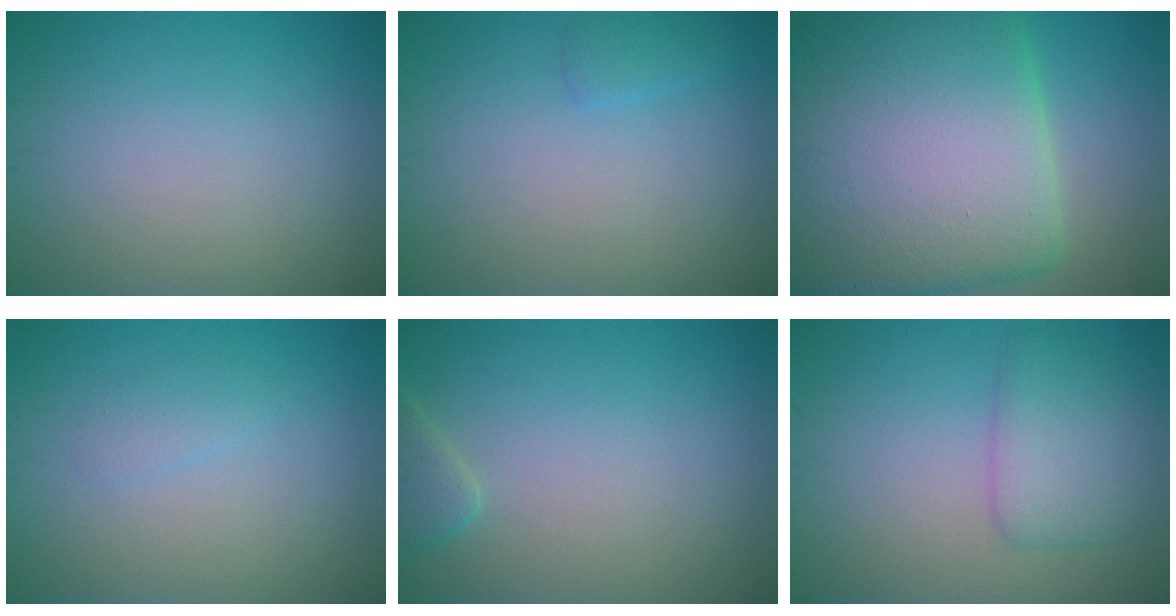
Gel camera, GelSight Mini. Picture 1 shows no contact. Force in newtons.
{"total": 0.9, "press": 0.9, "slide": 0.1}
{"total": 20.5, "press": 20.5, "slide": 0.6}
{"total": 1.0, "press": 1.0, "slide": 0.1}
{"total": 1.8, "press": 1.8, "slide": 0.2}
{"total": 3.7, "press": 3.7, "slide": 0.1}